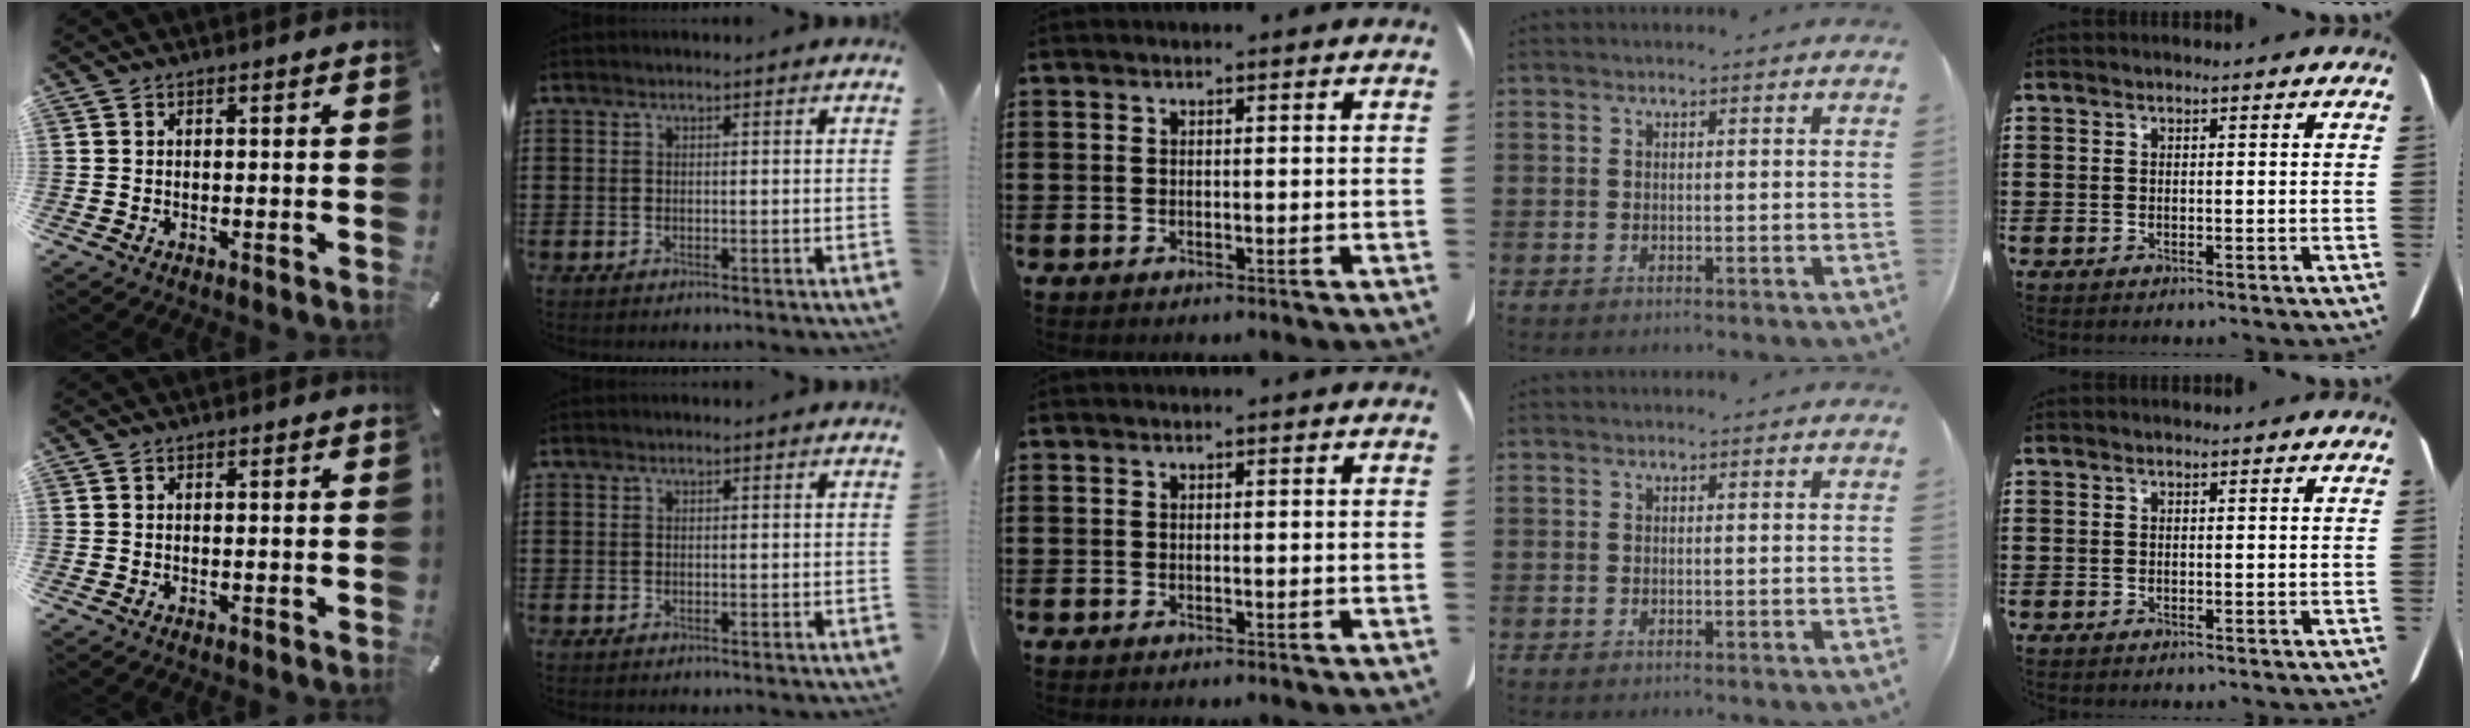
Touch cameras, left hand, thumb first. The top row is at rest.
{}